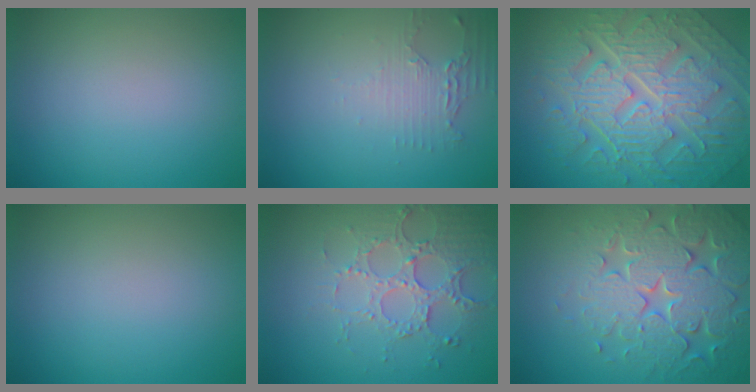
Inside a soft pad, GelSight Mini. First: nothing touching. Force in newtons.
{"total": 2.0, "press": 1.6, "slide": 1.1}
{"total": 10.5, "press": 7.2, "slide": 7.7}
{"total": 0.0}
{"total": 4.2, "press": 3.9, "slide": 1.6}
{"total": 7.7, "press": 7.6, "slide": 1.6}